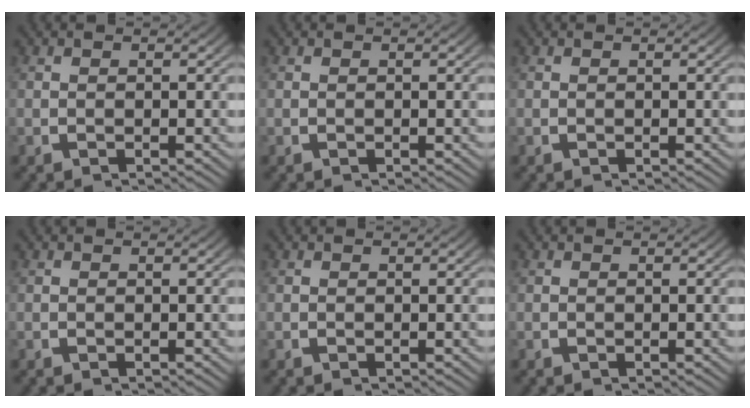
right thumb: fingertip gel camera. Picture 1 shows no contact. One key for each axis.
{"total": 0.0}
{"total": 0.0}
{"total": 0.0}
{"total": 0.0}
{"total": 0.0}